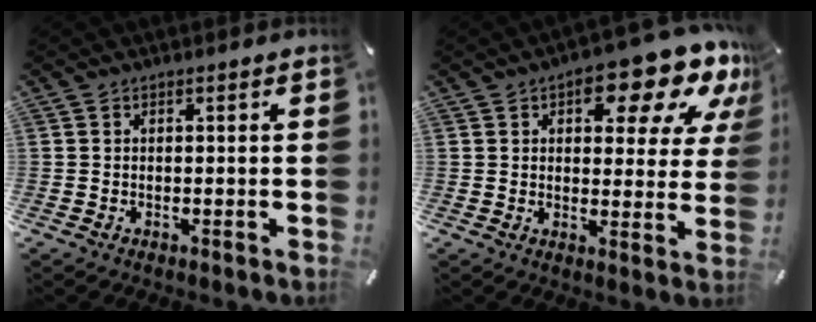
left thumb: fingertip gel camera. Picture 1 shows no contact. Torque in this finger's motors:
{"motor_torque": [2.43, 2.58, 1.56, -1.21, 0.31]}